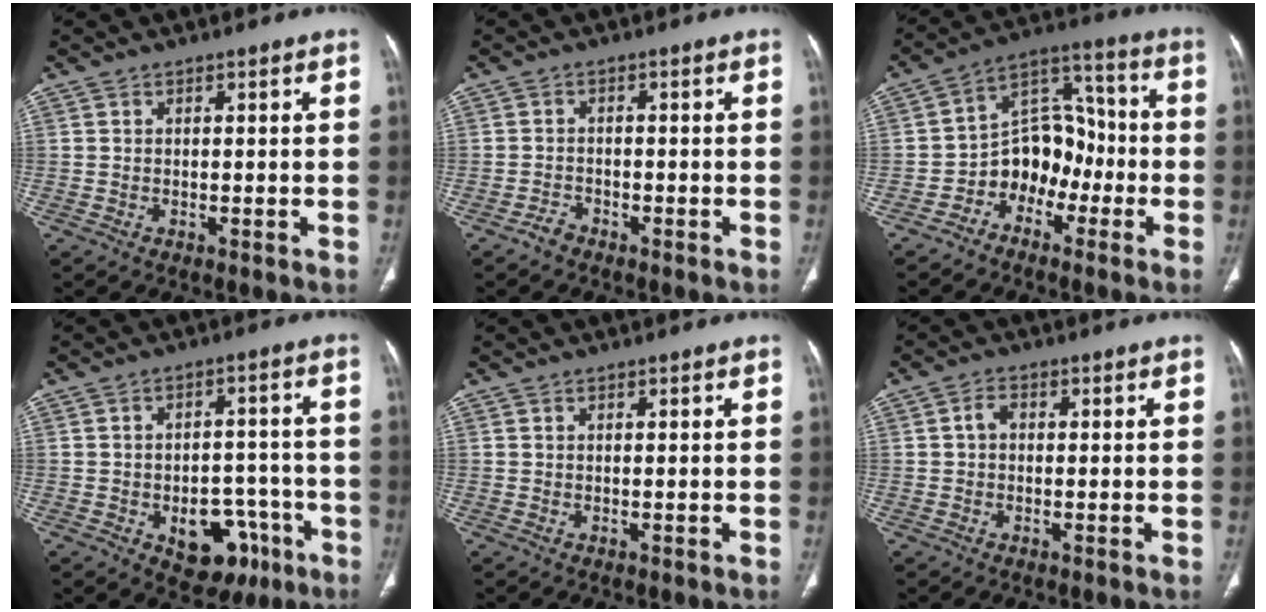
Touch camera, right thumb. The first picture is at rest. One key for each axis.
{"total": 1.9, "fx": -1.6, "fy": 1.0, "fz": 0.3, "tx": -0.005, "ty": 0.010, "tz": -0.030}
{"total": 11.0, "fx": -4.4, "fy": 8.5, "fz": 5.3, "tx": -0.035, "ty": 0.072, "tz": -0.088}
{"total": 11.5, "fx": -5.1, "fy": 7.5, "fz": 7.1, "tx": -0.053, "ty": 0.043, "tz": -0.058}
{"total": 0.0}
{"total": 2.2, "fx": 0.1, "fy": 1.6, "fz": 1.5, "tx": -0.022, "ty": 0.013, "tz": -0.002}